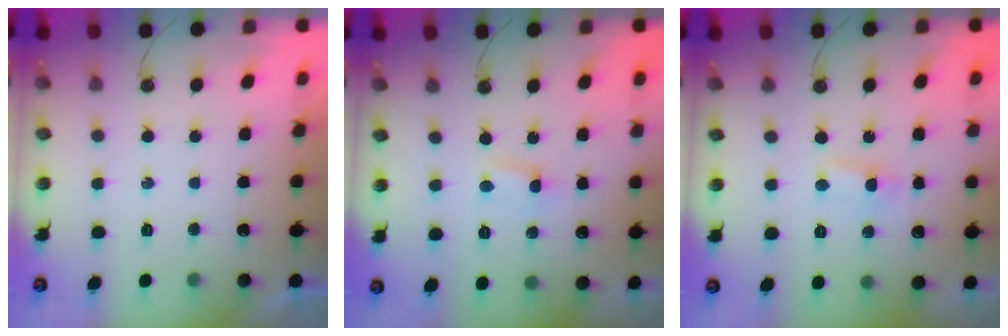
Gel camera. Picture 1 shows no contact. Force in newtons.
{"total": 0.8, "press": 0.8, "slide": 0.1}
{"total": 3.1, "press": 2.1, "slide": 2.3}